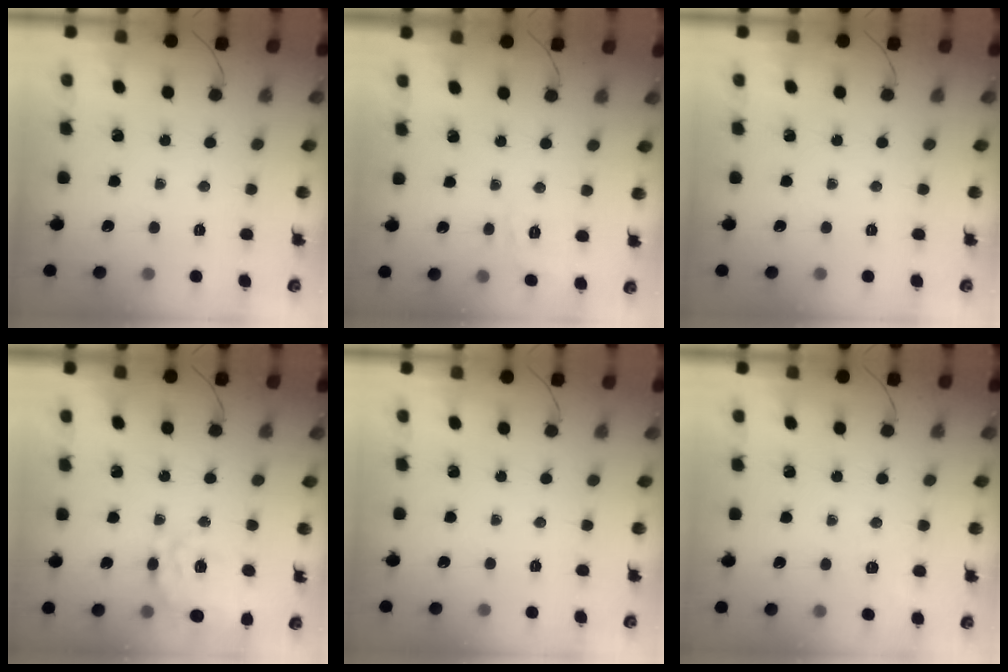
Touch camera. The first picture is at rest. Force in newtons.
{"total": 2.4, "press": 1.4, "slide": 2.0}
{"total": 0.0}
{"total": 11.6, "press": 10.9, "slide": 4.1}
{"total": 0.0}
{"total": 1.7, "press": 0.9, "slide": 1.5}